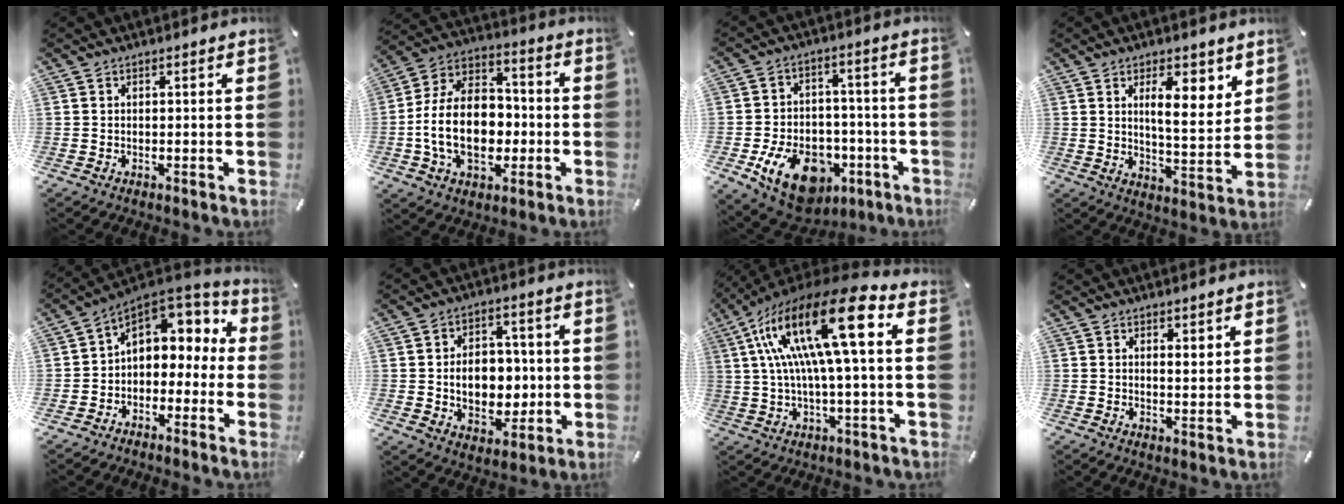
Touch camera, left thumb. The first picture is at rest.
{"total": 17.6, "force": [-3.4, 12.4, 12.0], "torque": [-0.251, 0.017, -0.064]}
{"total": 16.1, "force": [-6.8, 11.1, 9.6], "torque": [-0.141, 0.042, -0.105]}
{"total": 10.0, "force": [4.9, 4.0, 7.8], "torque": [-0.115, -0.023, 0.078]}
{"total": 8.2, "force": [3.1, 6.6, 3.8], "torque": [-0.065, -0.023, 0.061]}
{"total": 11.1, "force": [-0.5, 8.4, 7.3], "torque": [-0.094, 0.009, -0.007]}
{"total": 23.2, "force": [5.7, 6.3, 21.6], "torque": [-0.422, -0.022, 0.080]}
{"total": 2.5, "force": [1.7, 1.1, 1.5], "torque": [-0.016, -0.009, 0.027]}